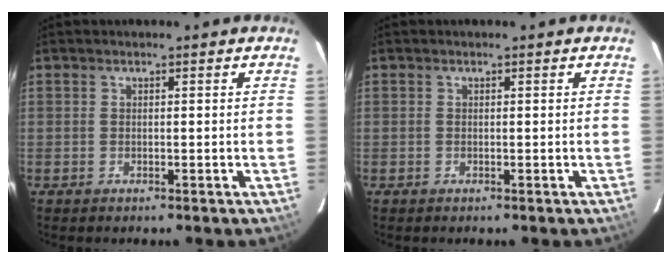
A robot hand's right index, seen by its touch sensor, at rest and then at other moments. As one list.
[{"total": 0.0}]